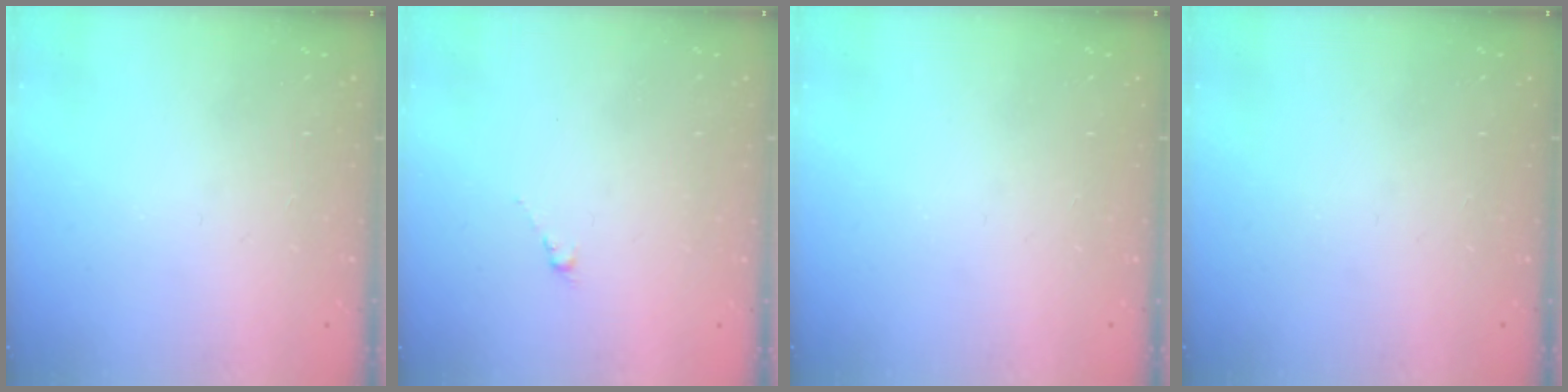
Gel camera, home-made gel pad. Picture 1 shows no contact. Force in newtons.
{"total": 0.5, "press": 0.3, "slide": 0.4}
{"total": 0.0}
{"total": 0.0}